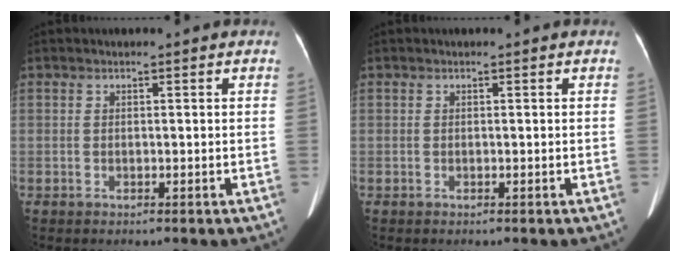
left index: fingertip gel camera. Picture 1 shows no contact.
{"total": 0.0}